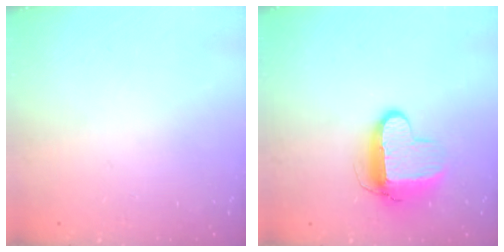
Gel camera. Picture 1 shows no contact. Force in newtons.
{"total": 11.1, "press": 11.0, "slide": 0.9}